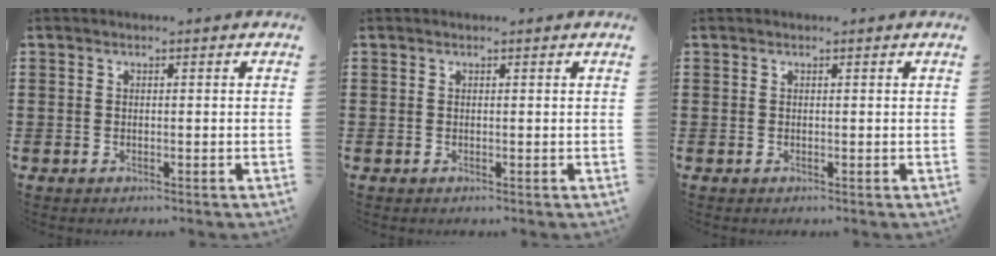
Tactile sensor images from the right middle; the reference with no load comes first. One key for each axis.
{"total": 0.0}
{"total": 0.0}